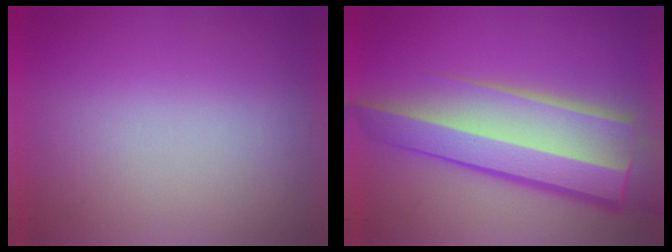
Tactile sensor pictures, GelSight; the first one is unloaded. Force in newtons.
{"total": 8.8}